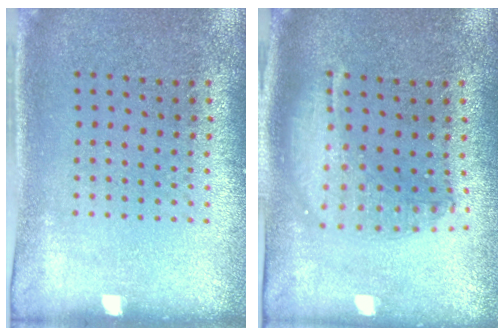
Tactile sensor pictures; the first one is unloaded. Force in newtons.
{"total": 1.6, "press": 1.4, "slide": 0.7}